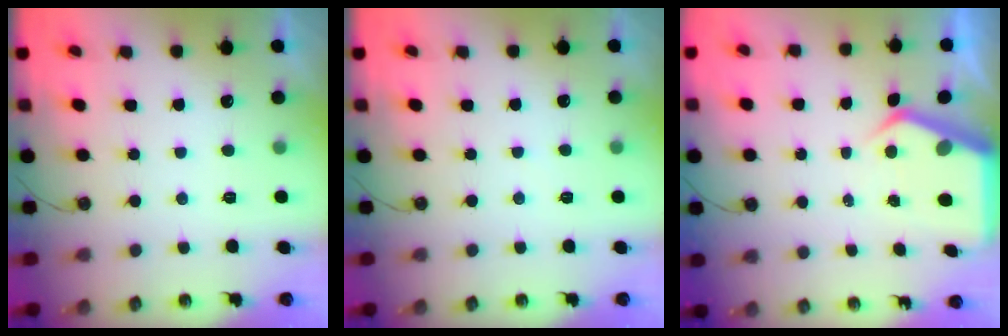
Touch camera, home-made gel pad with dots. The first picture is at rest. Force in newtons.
{"total": 2.4, "press": 2.3, "slide": 0.4}
{"total": 5.5, "press": 5.5, "slide": 0.4}